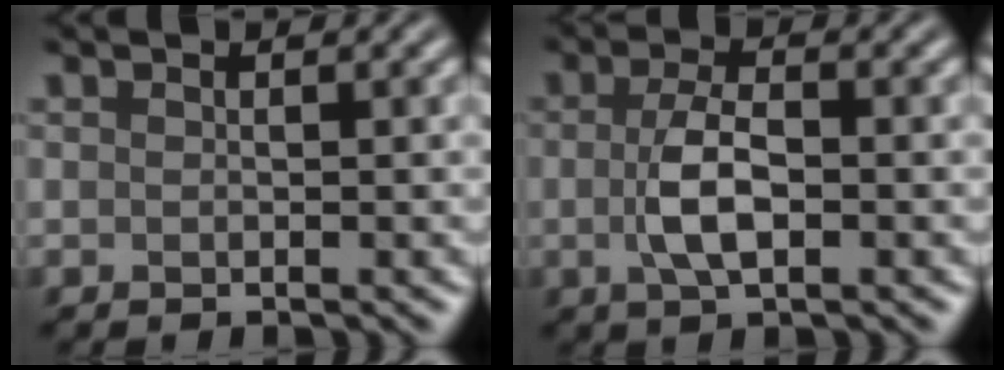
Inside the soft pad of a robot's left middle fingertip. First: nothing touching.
{"total": 3.8, "force": [-0.4, 1.6, 3.4], "torque": [-0.072, 0.001, -0.010]}